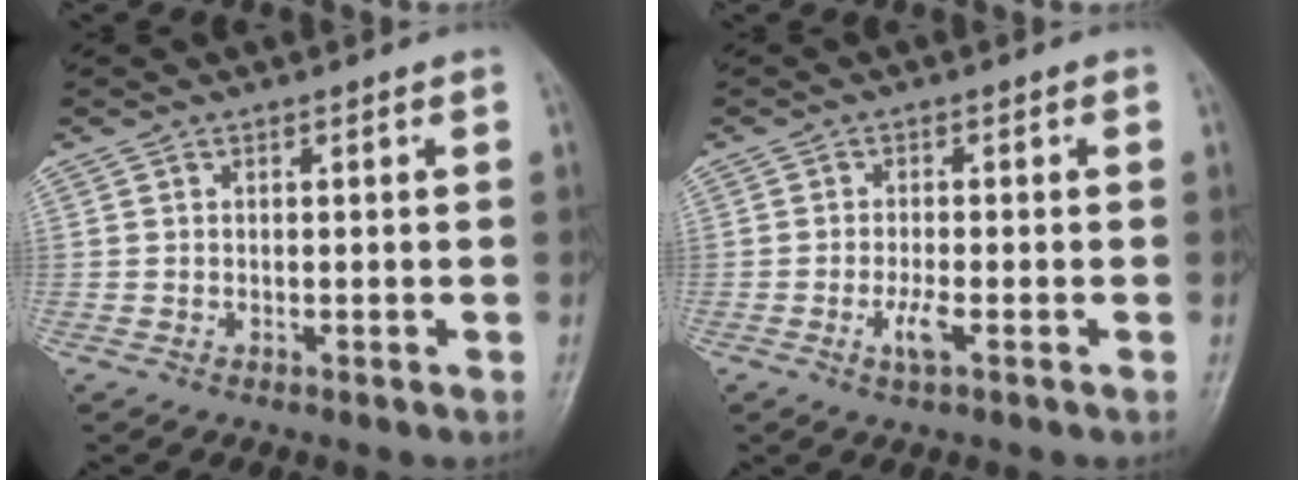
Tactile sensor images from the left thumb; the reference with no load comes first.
{"total": 3.2, "force": [-1.3, 0.7, 2.8], "torque": [-0.060, 0.002, -0.025]}